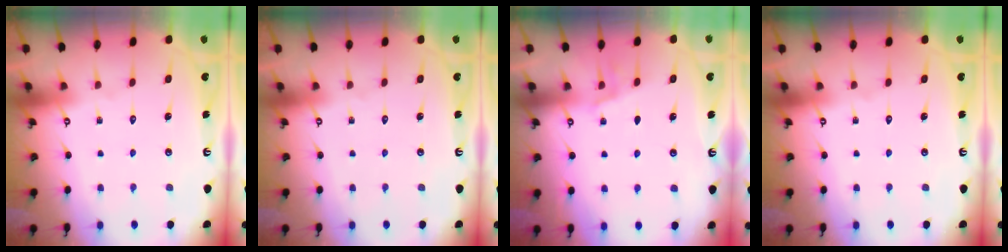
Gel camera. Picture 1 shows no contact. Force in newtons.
{"total": 0.0}
{"total": 4.2, "press": 3.4, "slide": 2.5}
{"total": 0.0}